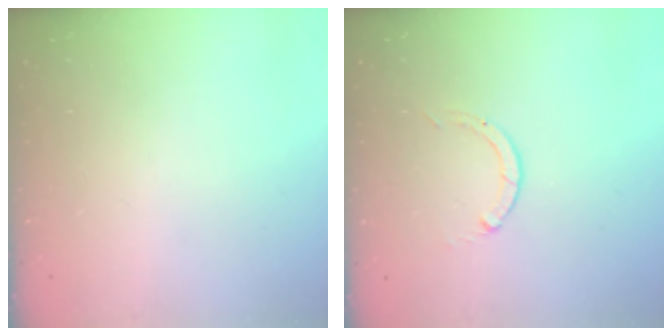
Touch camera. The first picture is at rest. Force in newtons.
{"total": 0.0}